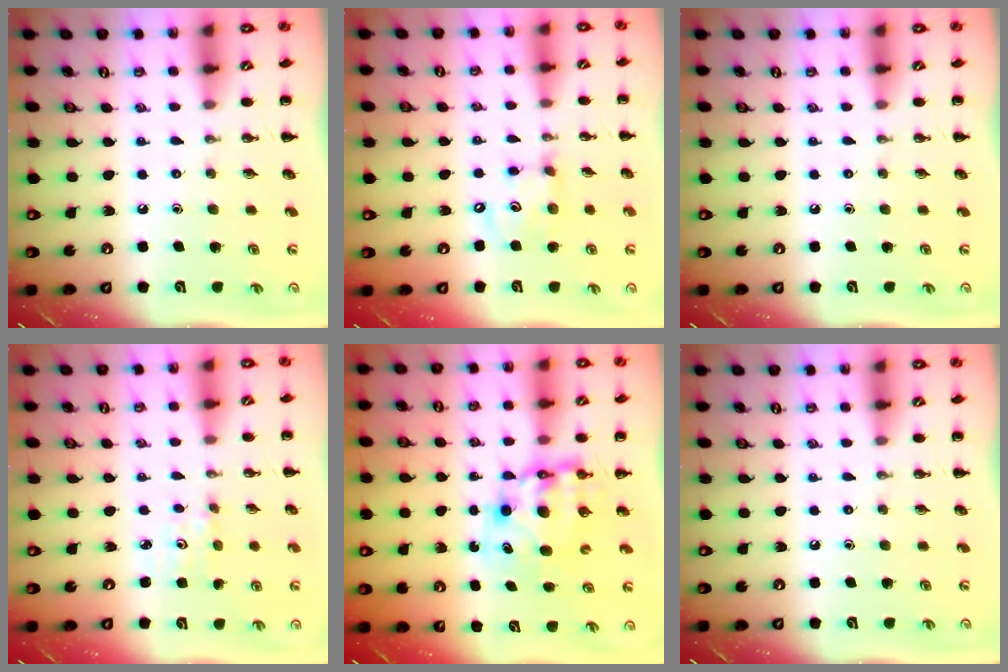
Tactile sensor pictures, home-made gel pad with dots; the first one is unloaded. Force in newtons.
{"total": 8.7, "press": 8.5, "slide": 1.7}
{"total": 0.0}
{"total": 1.4, "press": 1.3, "slide": 0.5}
{"total": 7.8, "press": 7.5, "slide": 2.2}
{"total": 0.0}